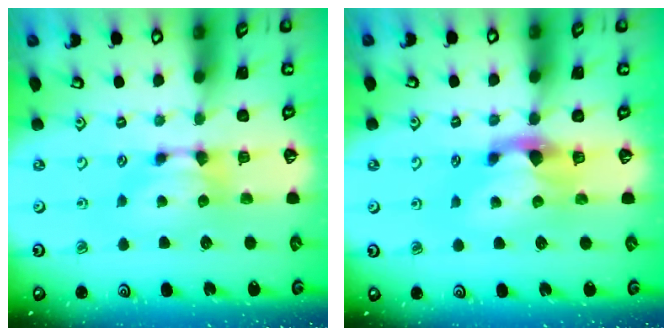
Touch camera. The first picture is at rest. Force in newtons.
{"total": 2.3, "press": 1.9, "slide": 1.2}